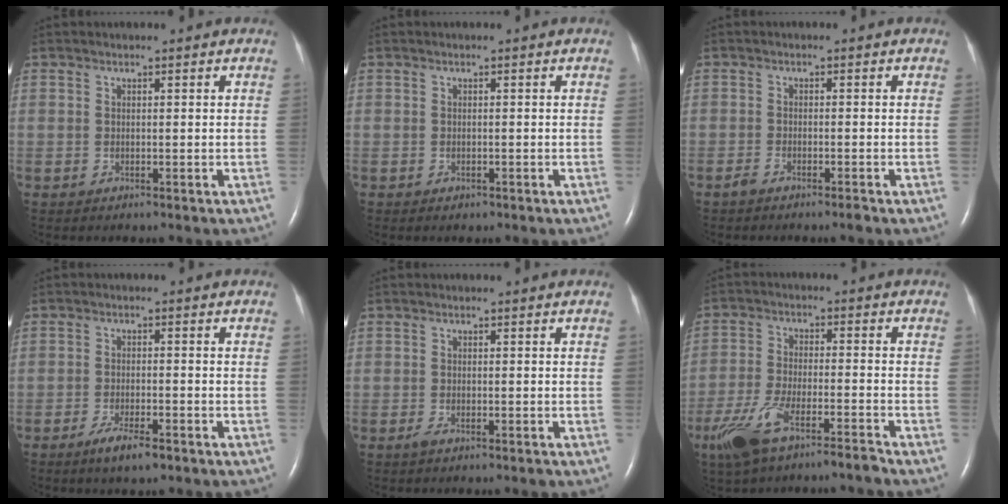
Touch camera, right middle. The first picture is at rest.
{"total": 0.6, "force": [-0.4, 0.4, 0.3], "torque": [-0.008, -0.001, -0.003]}
{"total": 1.8, "force": [-1.5, 0.1, 1.0], "torque": [-0.023, -0.003, -0.029]}
{"total": 4.1, "force": [-2.7, 0.7, 2.9], "torque": [-0.059, -0.005, -0.047]}
{"total": 1.2, "force": [-0.9, 0.1, 0.8], "torque": [-0.019, -0.003, -0.018]}
{"total": 9.0, "force": [-6.4, 1.3, 6.1], "torque": [-0.132, -0.013, -0.123]}